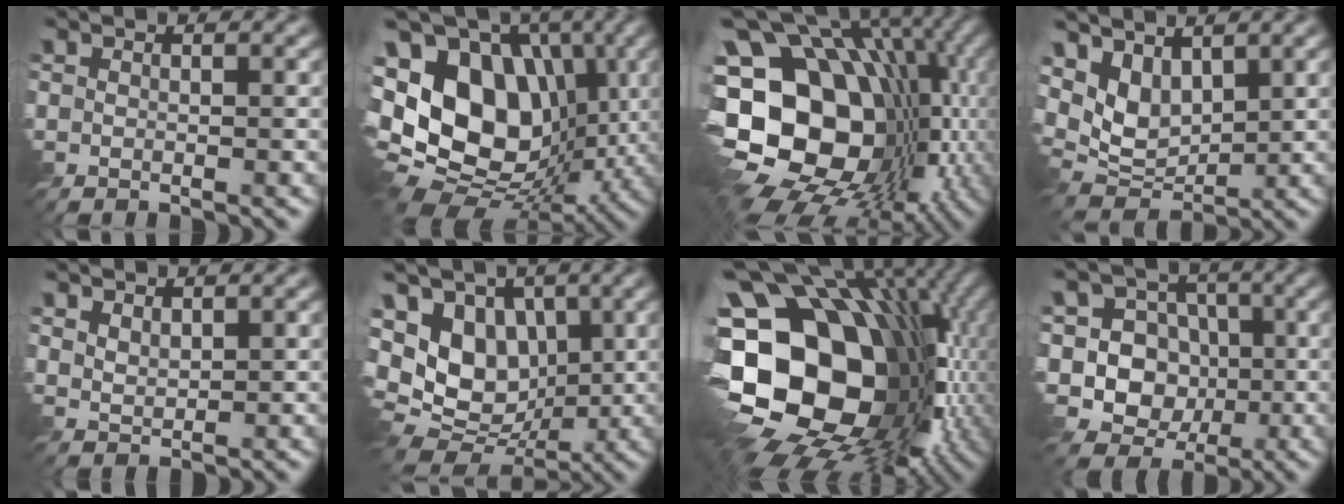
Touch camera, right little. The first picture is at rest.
{"total": 18.2, "force": [0.3, 13.1, 12.6], "torque": [-0.247, 0.014, 0.014]}
{"total": 21.4, "force": [-4.6, 15.4, 14.1], "torque": [-0.246, 0.016, -0.075]}
{"total": 5.7, "force": [2.8, 3.3, 3.8], "torque": [-0.084, -0.004, 0.042]}
{"total": 1.8, "force": [1.3, 0.9, 0.9], "torque": [-0.021, 0.001, 0.028]}
{"total": 11.4, "force": [0.9, 8.5, 7.4], "torque": [-0.165, 0.008, 0.017]}
{"total": 21.0, "force": [-1.7, 15.3, 14.4], "torque": [-0.276, -0.011, -0.016]}
{"total": 10.5, "force": [-0.9, 9.8, 3.7], "torque": [-0.097, 0.036, -0.050]}